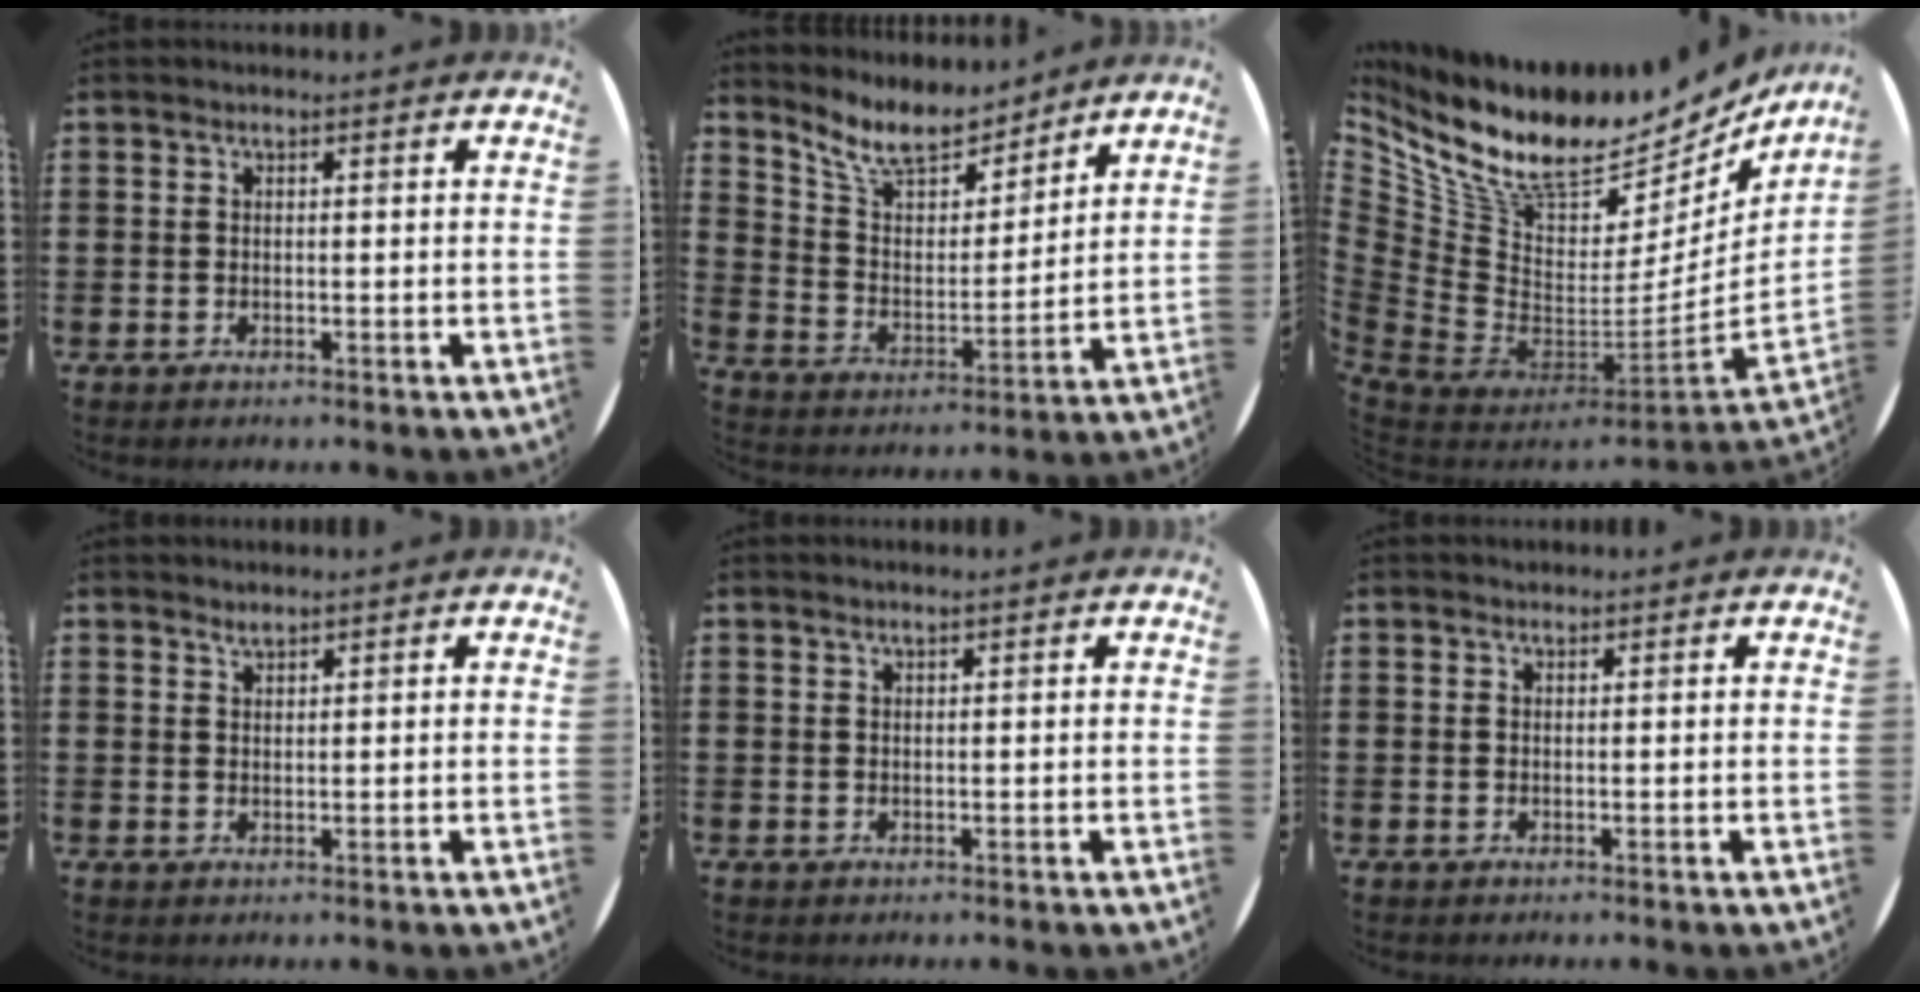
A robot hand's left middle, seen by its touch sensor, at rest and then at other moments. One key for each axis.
{"total": 9.3, "fx": 7.9, "fy": 3.6, "fz": 3.5, "tx": -0.094, "ty": -0.044, "tz": 0.141}
{"total": 11.9, "fx": 8.8, "fy": 5.9, "fz": 5.5, "tx": -0.148, "ty": -0.076, "tz": 0.155}
{"total": 1.1, "fx": 1.1, "fy": 0.0, "fz": 0.0, "tx": 0.000, "ty": 0.000, "tz": 0.021}
{"total": 0.6, "fx": 0.5, "fy": -0.1, "fz": 0.2, "tx": -0.001, "ty": 0.000, "tz": 0.010}
{"total": 0.0}